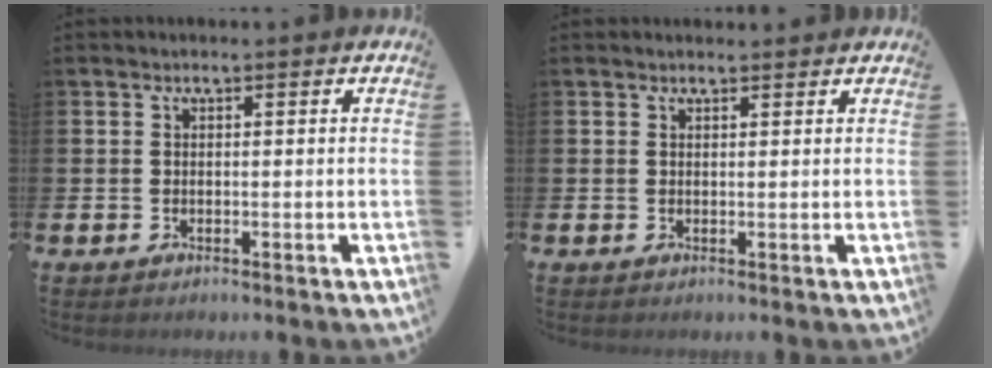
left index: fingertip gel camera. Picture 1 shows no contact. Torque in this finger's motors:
{"motor_torque": [0.37, -1.47, 0.05, 0.00]}